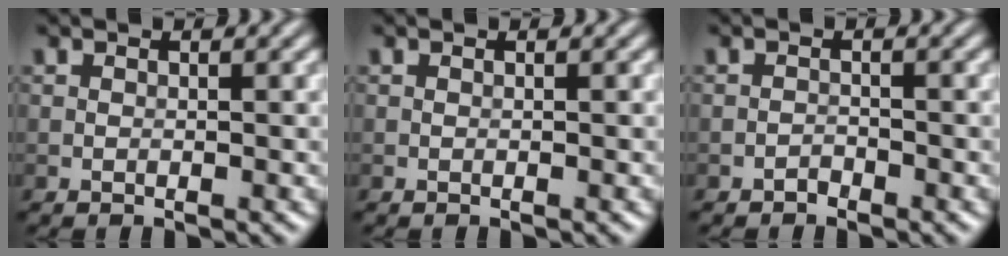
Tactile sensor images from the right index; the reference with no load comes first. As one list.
[{"total": 0.0}, {"total": 0.8, "force": [-0.7, 0.3, 0.1], "torque": [0.001, 0.001, -0.013]}]